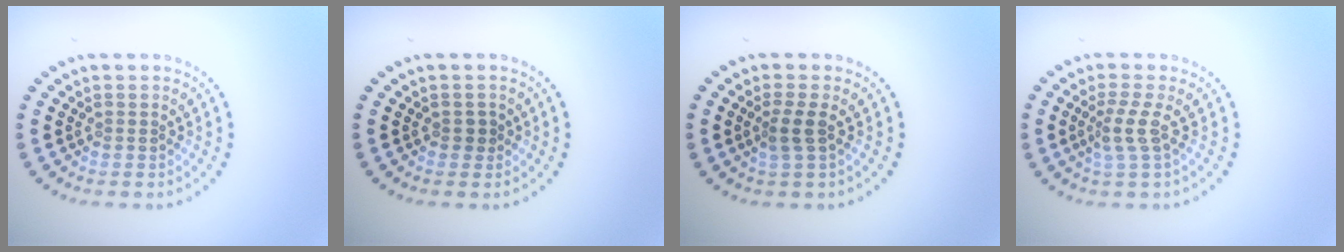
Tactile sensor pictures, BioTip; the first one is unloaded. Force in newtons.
{"total": 0.8, "press": 0.8, "slide": 0.3}
{"total": 1.7, "press": 1.4, "slide": 1.0}
{"total": 2.1, "press": 1.5, "slide": 1.5}